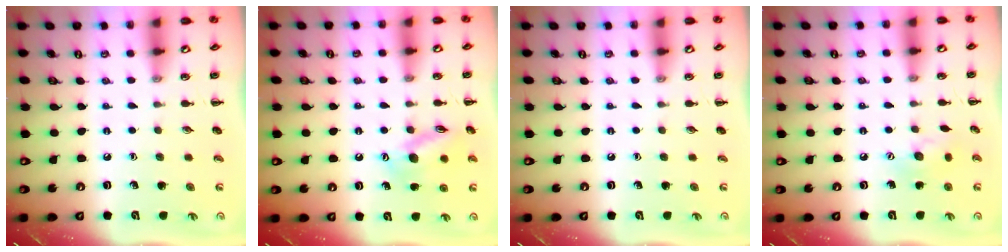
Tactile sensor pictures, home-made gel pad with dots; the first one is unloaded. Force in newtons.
{"total": 13.3, "press": 13.2, "slide": 1.4}
{"total": 0.0}
{"total": 7.8, "press": 7.7, "slide": 1.1}